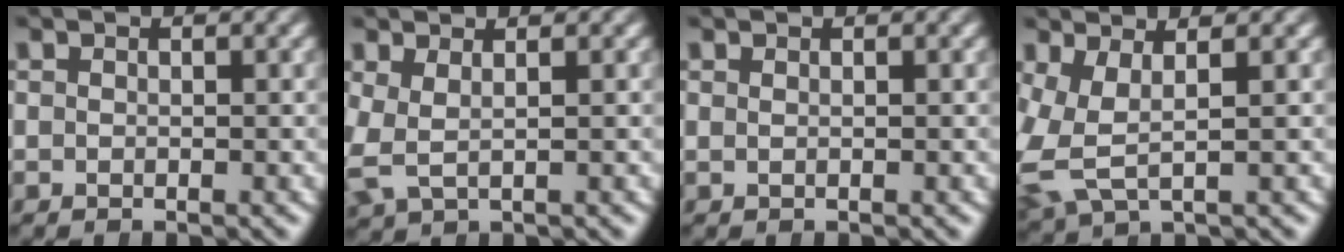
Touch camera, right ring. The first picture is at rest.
{"total": 2.8, "force": [0.4, 2.2, 1.7], "torque": [-0.066, -0.020, 0.017]}
{"total": 0.0}
{"total": 5.3, "force": [0.1, 4.1, 3.3], "torque": [-0.103, -0.019, 0.007]}